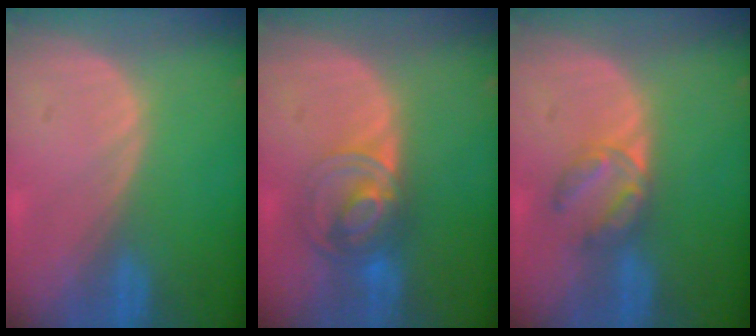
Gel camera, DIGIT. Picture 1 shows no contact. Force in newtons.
{"total": 7.5, "press": 6.1, "slide": 4.3}
{"total": 4.3, "press": 4.3, "slide": 0.4}